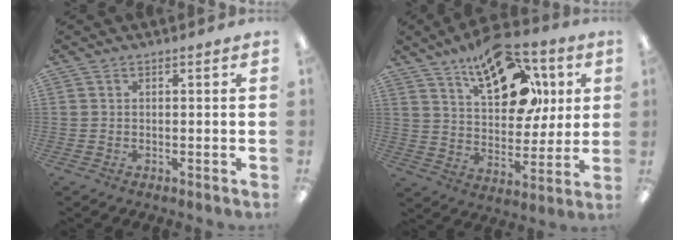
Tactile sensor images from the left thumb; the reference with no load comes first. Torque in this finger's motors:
{"motor_torque": [0.57, 0.54, 1.52, -1.25, 0.13]}